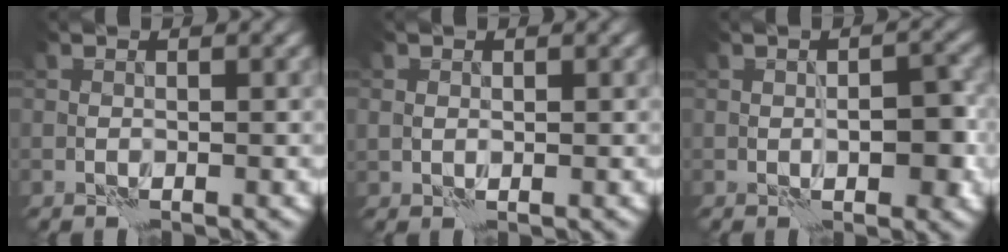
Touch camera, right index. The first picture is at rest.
{"total": 1.0, "force": [0.5, 0.7, 0.4], "torque": [-0.007, -0.002, 0.011]}
{"total": 2.9, "force": [-0.3, 1.4, 2.5], "torque": [-0.031, 0.000, -0.002]}